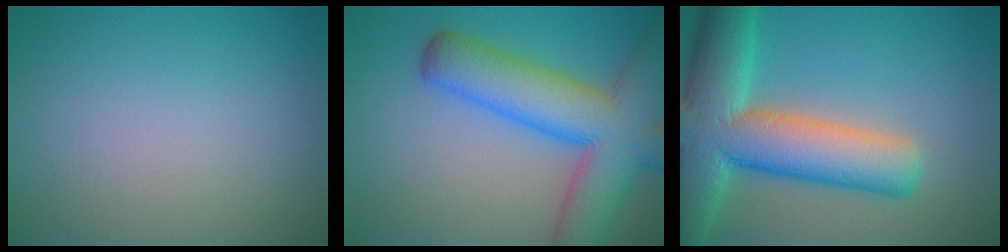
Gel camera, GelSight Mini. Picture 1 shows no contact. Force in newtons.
{"total": 10.8, "press": 10.7, "slide": 0.8}
{"total": 12.1, "press": 12.1, "slide": 0.9}